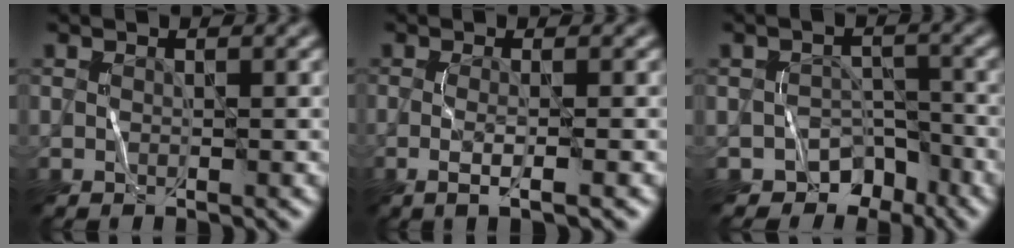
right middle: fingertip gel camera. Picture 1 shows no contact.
{"total": 2.2, "force": [-0.5, 0.5, 2.1], "torque": [-0.029, -0.009, -0.011]}
{"total": 4.6, "force": [-3.7, 2.7, 0.6], "torque": [0.015, -0.001, -0.051]}